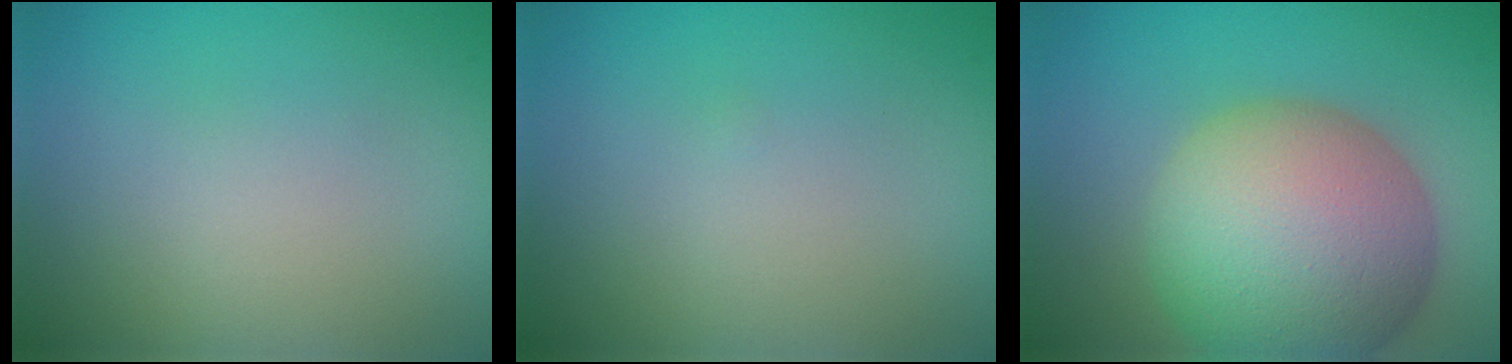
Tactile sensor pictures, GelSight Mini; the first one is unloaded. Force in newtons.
{"total": 0.0}
{"total": 12.6, "press": 12.6, "slide": 0.5}